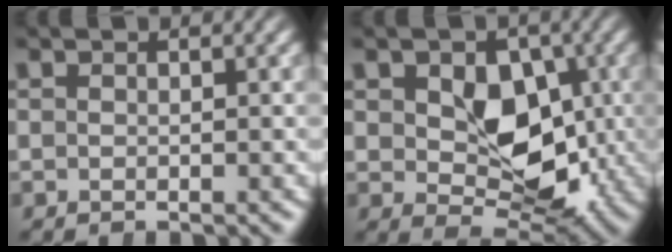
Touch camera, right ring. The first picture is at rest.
{"total": 6.9, "force": [0.4, 4.1, 5.6], "torque": [-0.084, -0.029, 0.020]}